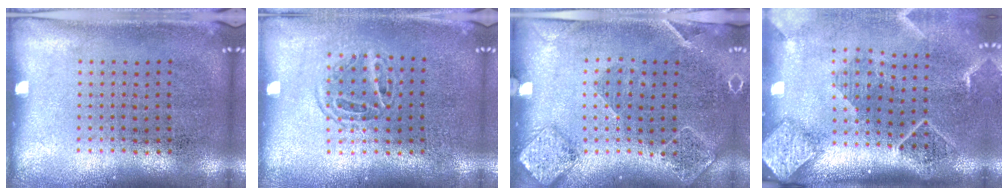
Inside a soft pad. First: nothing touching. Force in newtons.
{"total": 1.2, "press": 1.0, "slide": 0.6}
{"total": 1.6, "press": 1.6, "slide": 0.3}
{"total": 2.7, "press": 2.0, "slide": 1.8}